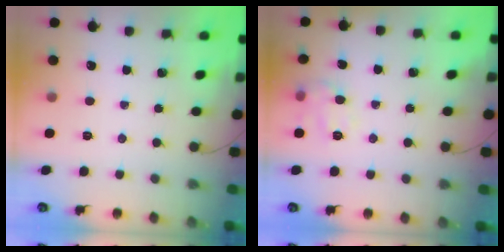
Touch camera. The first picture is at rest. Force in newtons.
{"total": 9.5, "press": 9.5, "slide": 0.3}